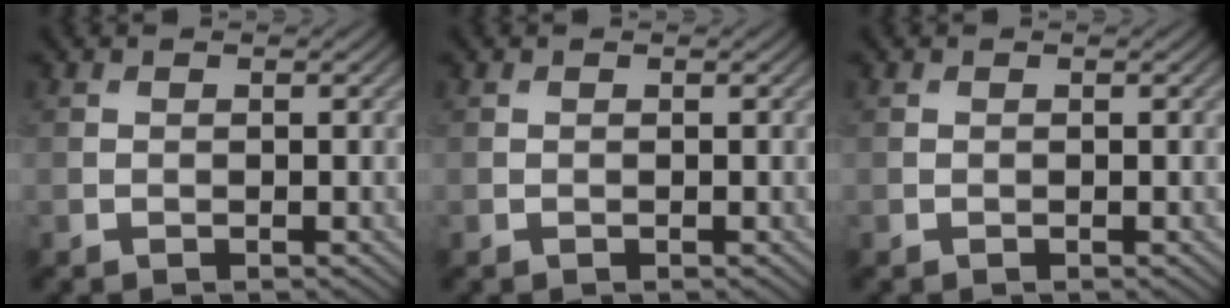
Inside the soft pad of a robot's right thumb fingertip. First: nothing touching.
{"total": 0.0}
{"total": 0.0}